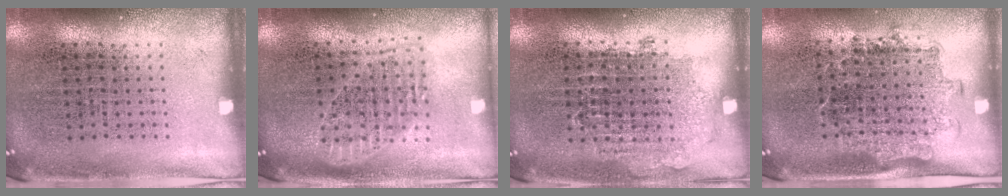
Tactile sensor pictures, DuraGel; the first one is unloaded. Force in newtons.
{"total": 1.8, "press": 1.5, "slide": 0.9}
{"total": 0.9, "press": 0.8, "slide": 0.4}
{"total": 1.4, "press": 1.2, "slide": 0.8}